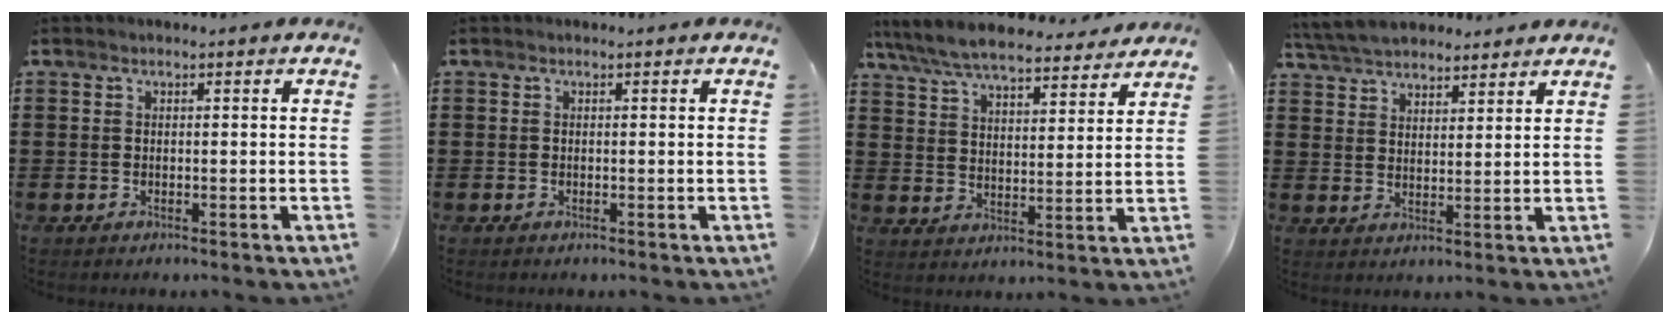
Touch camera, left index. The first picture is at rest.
{"total": 0.0}
{"total": 7.7, "force": [7.2, 1.0, 2.7], "torque": [-0.081, -0.035, 0.128]}
{"total": 6.0, "force": [5.7, 1.5, 1.1], "torque": [-0.043, -0.011, 0.107]}